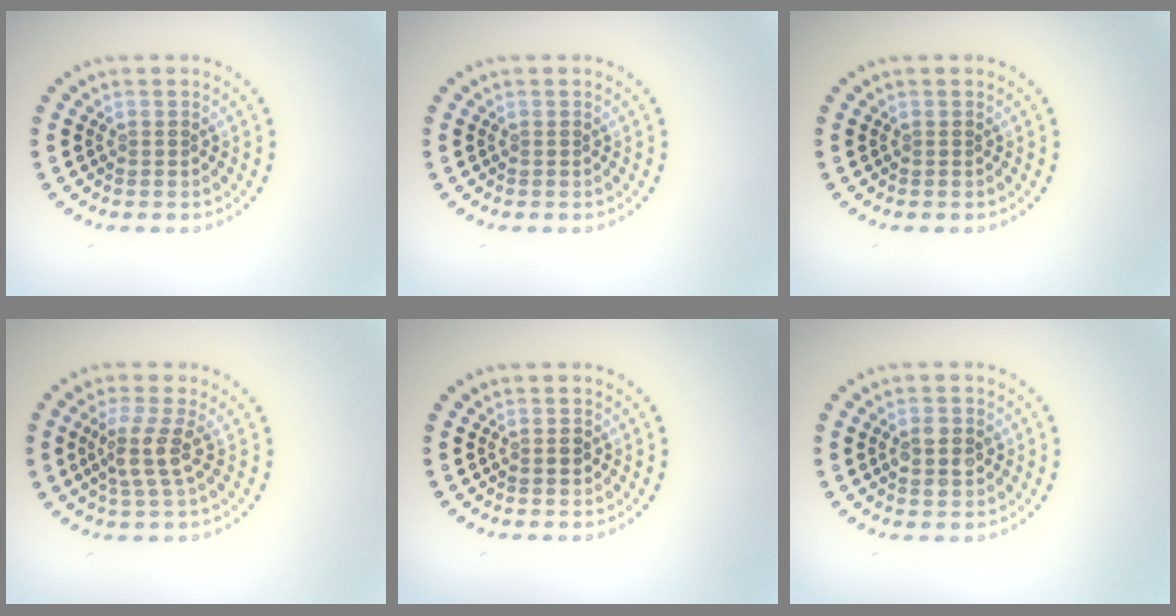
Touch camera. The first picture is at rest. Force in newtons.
{"total": 0.0}
{"total": 0.0}
{"total": 2.9, "press": 2.3, "slide": 1.8}
{"total": 1.0, "press": 1.0, "slide": 0.1}
{"total": 2.9, "press": 2.9, "slide": 0.2}